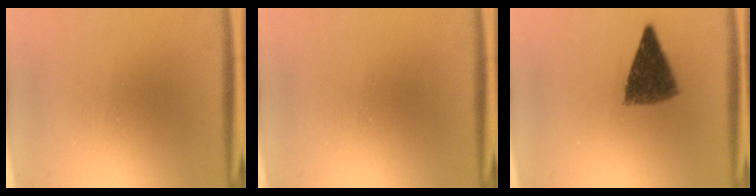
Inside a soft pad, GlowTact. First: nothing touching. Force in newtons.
{"total": 0.0}
{"total": 6.4}